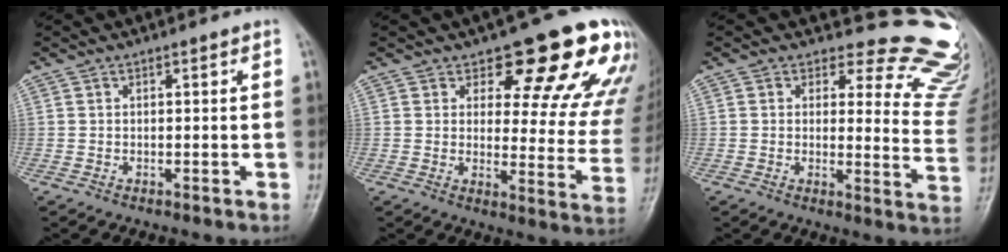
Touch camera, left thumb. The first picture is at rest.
{"total": 18.3, "force": [12.5, 7.1, 11.3], "torque": [-0.083, -0.072, 0.142]}
{"total": 15.3, "force": [14.3, 5.1, 2.2], "torque": [0.032, -0.150, 0.124]}